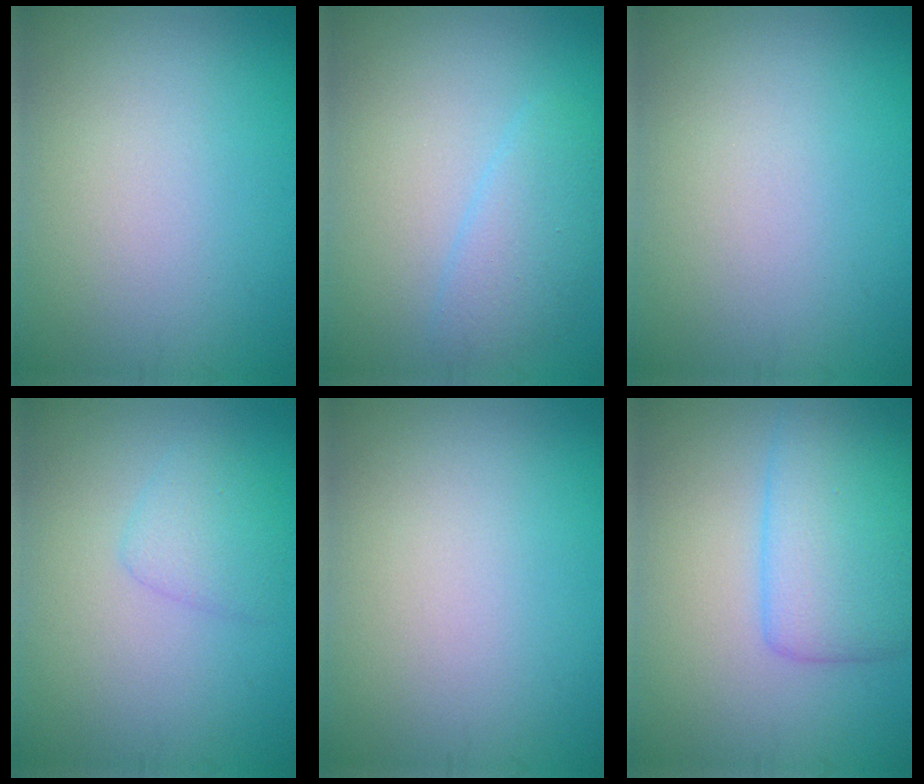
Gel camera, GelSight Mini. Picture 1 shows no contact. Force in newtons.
{"total": 2.7, "press": 2.7, "slide": 0.1}
{"total": 0.0}
{"total": 1.9, "press": 1.9, "slide": 0.2}
{"total": 0.0}
{"total": 5.2, "press": 5.2, "slide": 0.3}